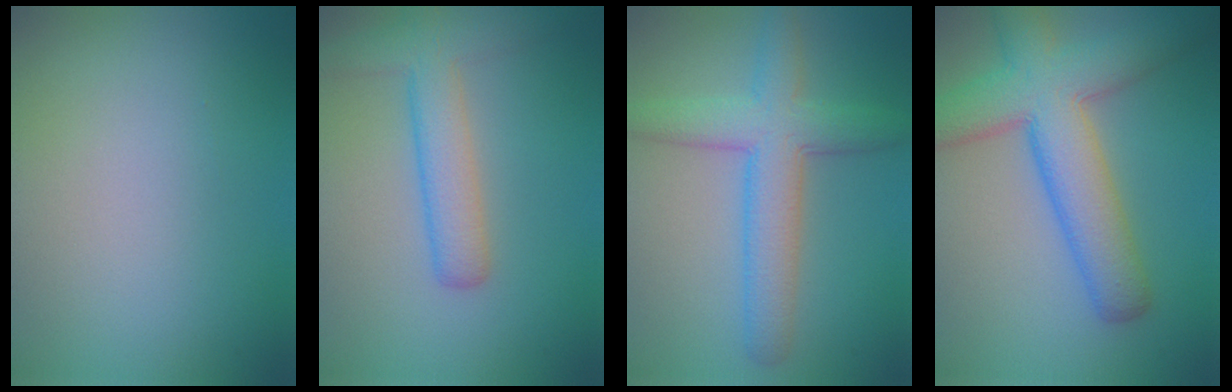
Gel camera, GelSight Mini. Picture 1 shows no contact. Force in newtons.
{"total": 4.2, "press": 4.2, "slide": 0.2}
{"total": 5.6, "press": 5.6, "slide": 0.1}
{"total": 8.3, "press": 8.3, "slide": 0.3}